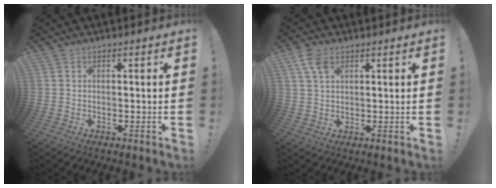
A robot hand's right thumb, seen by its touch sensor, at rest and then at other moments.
{"total": 5.6, "force": [2.9, 3.1, 3.6], "torque": [-0.071, -0.005, 0.057]}